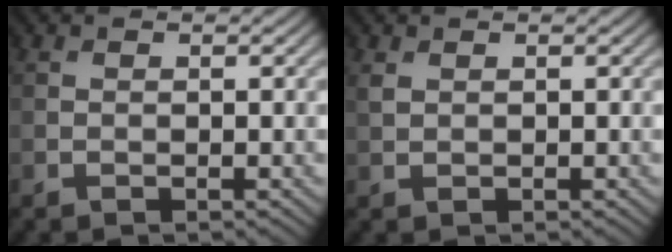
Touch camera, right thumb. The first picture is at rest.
{"total": 1.1, "force": [0.6, 0.6, 0.6], "torque": [-0.020, 0.001, 0.015]}